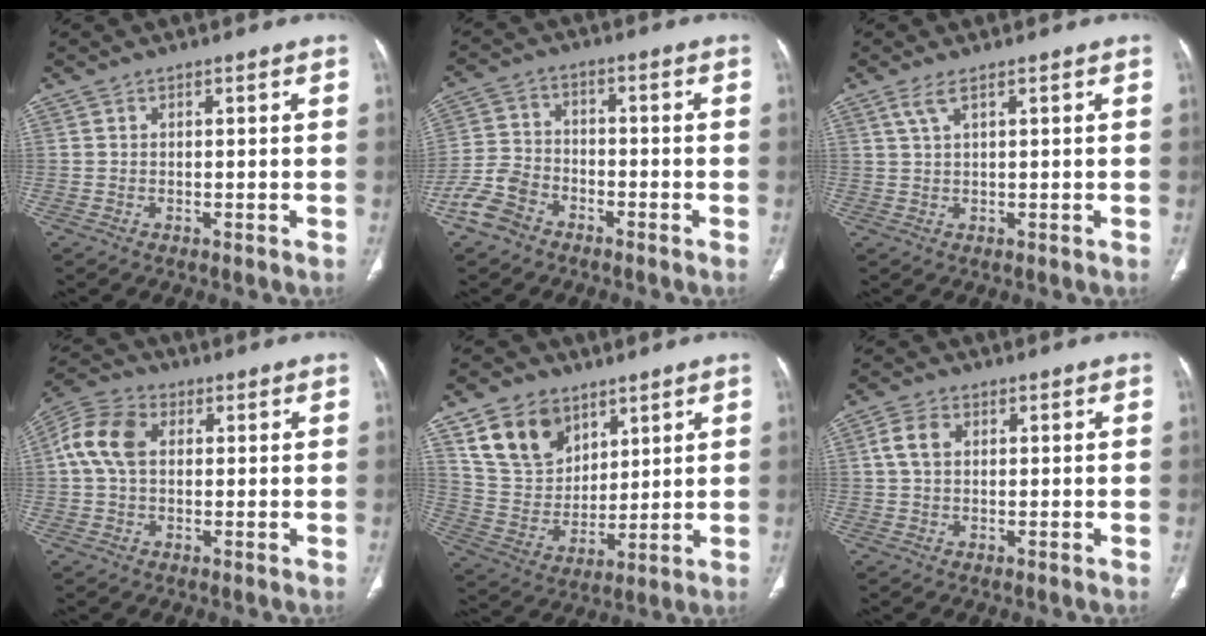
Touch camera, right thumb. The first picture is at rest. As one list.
[{"total": 7.5, "force": [-4.8, 5.0, 2.9], "torque": [-0.060, 0.024, -0.098]}, {"total": 2.5, "force": [1.4, 0.5, 2.0], "torque": [-0.054, 0.005, 0.037]}, {"total": 8.6, "force": [1.3, 5.8, 6.2], "torque": [-0.135, 0.025, 0.019]}, {"total": 14.6, "force": [8.2, 10.2, 6.4], "torque": [-0.089, -0.036, 0.166]}, {"total": 3.8, "force": [0.8, 2.5, 2.8], "torque": [-0.064, 0.010, 0.014]}]